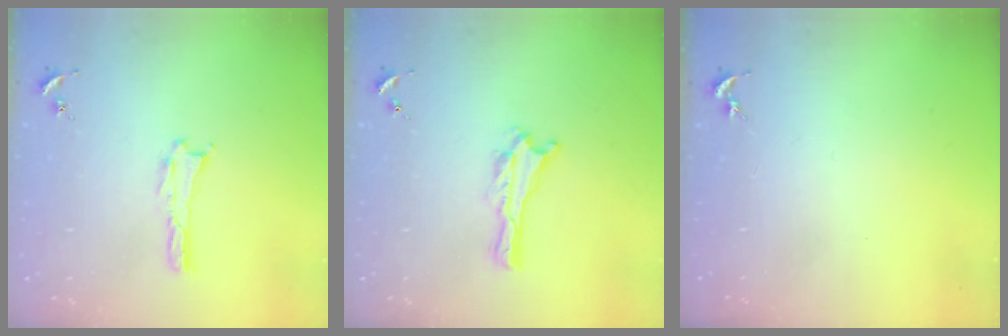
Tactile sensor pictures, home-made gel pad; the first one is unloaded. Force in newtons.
{"total": 0.0}
{"total": 0.0}